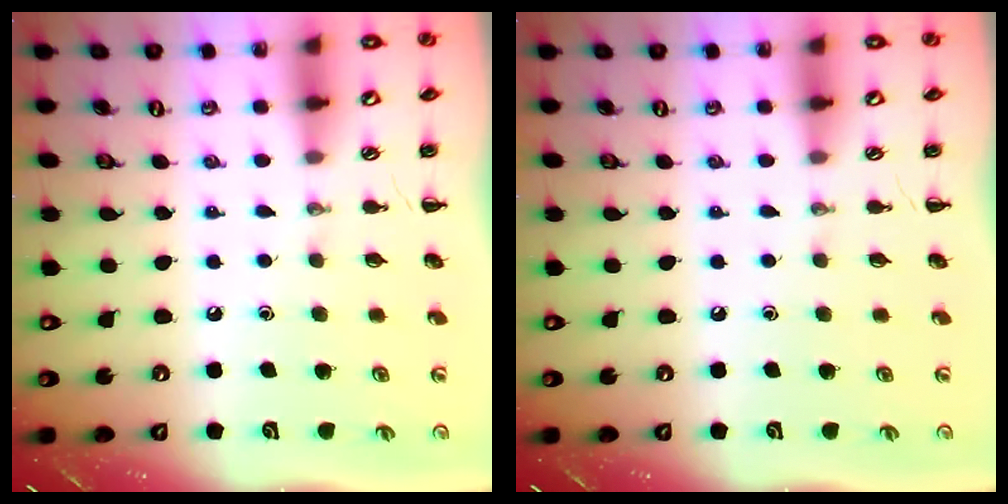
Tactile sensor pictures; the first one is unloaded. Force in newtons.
{"total": 0.0}